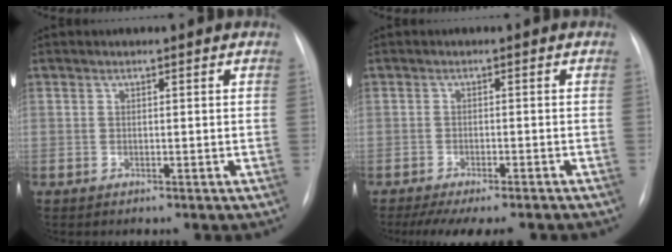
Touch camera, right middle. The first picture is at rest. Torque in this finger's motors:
{"motor_torque": [0.48, -0.40, 0.16, 0.04]}